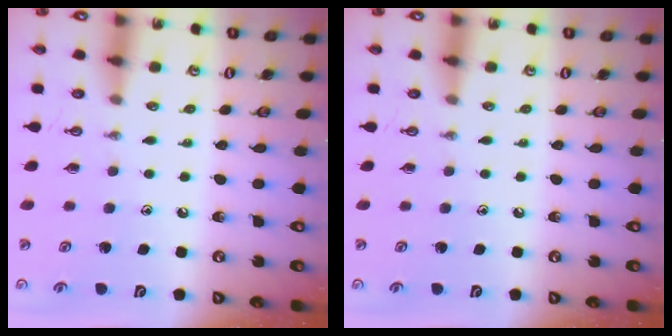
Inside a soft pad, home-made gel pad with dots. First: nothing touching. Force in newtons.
{"total": 0.0}